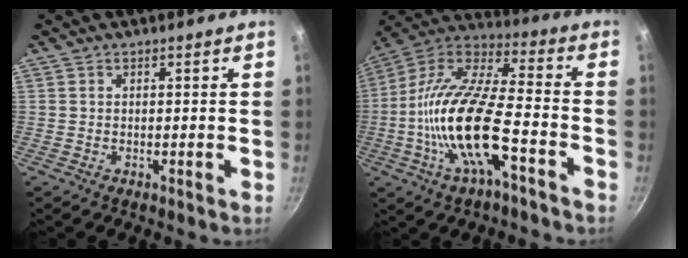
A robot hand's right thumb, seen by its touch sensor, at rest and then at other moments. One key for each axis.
{"total": 20.2, "fx": -6.7, "fy": 7.2, "fz": 17.7, "tx": -0.338, "ty": 0.041, "tz": -0.142}